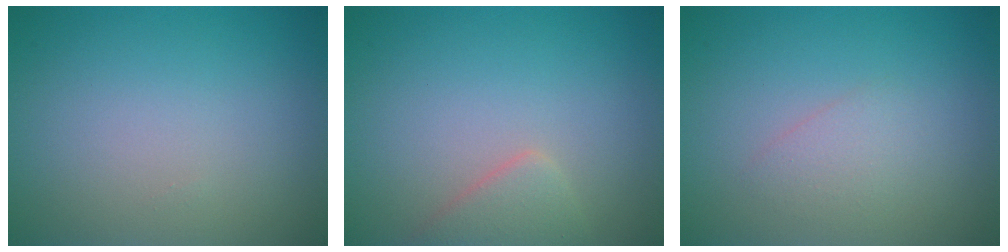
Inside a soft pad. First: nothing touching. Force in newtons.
{"total": 2.1, "press": 2.1, "slide": 0.2}
{"total": 1.4, "press": 1.4, "slide": 0.1}